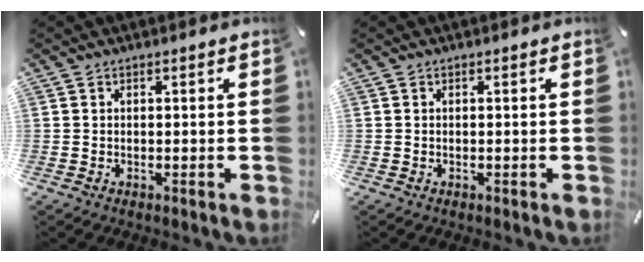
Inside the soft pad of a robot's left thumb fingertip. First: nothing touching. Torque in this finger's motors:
{"motor_torque": [-0.02, 0.01, -0.02, 0.09, 0.00]}